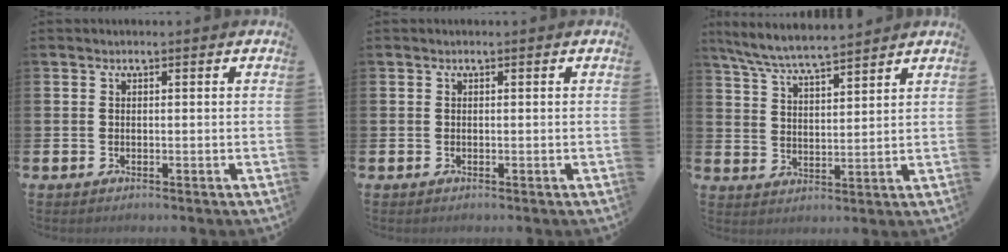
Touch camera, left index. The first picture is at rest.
{"total": 0.0}
{"total": 6.5, "force": [6.2, 0.2, 1.8], "torque": [-0.058, -0.033, 0.110]}